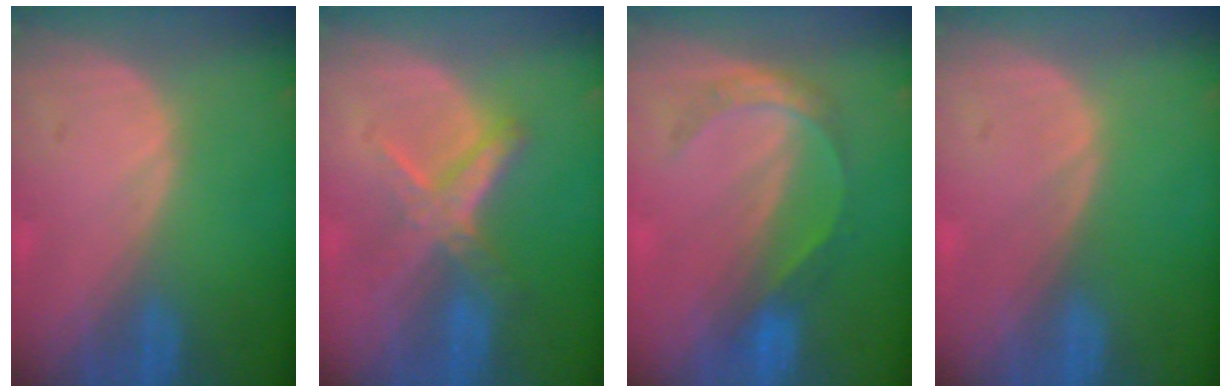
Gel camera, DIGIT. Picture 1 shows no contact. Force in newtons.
{"total": 6.2, "press": 5.5, "slide": 2.7}
{"total": 4.4, "press": 4.4, "slide": 0.5}
{"total": 0.0}